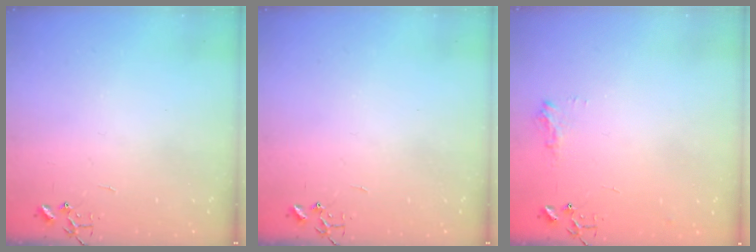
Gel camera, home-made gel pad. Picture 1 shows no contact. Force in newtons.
{"total": 0.0}
{"total": 8.2, "press": 8.2, "slide": 0.9}